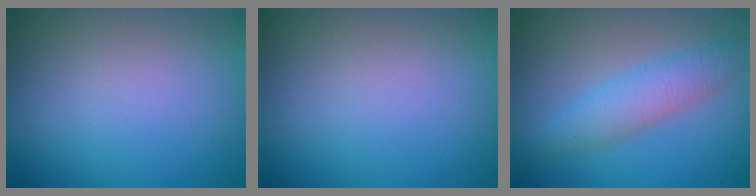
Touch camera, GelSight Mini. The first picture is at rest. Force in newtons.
{"total": 0.0}
{"total": 3.7, "press": 3.7, "slide": 0.1}